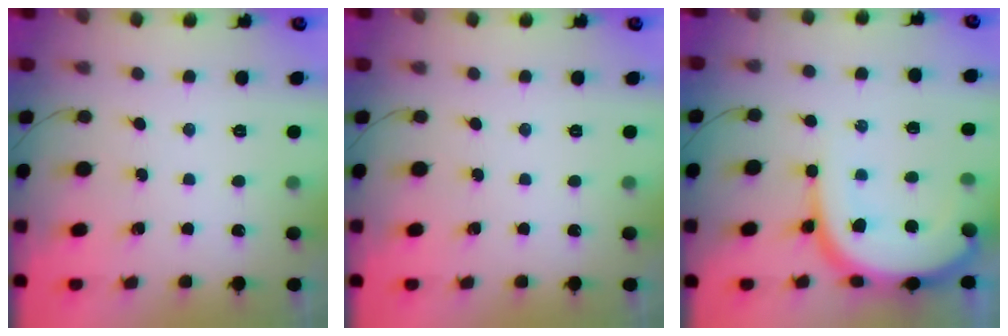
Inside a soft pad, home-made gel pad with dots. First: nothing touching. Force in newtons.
{"total": 0.0}
{"total": 13.8, "press": 13.7, "slide": 1.5}